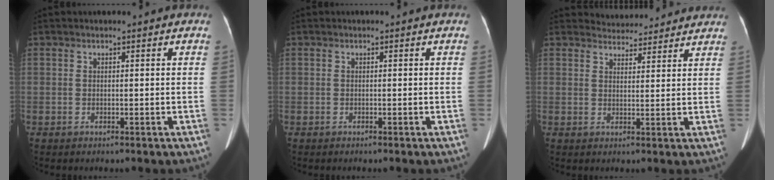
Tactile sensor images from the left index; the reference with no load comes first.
{"total": 0.0}
{"total": 7.4, "force": [7.1, 1.8, 0.5], "torque": [0.002, 0.017, 0.083]}